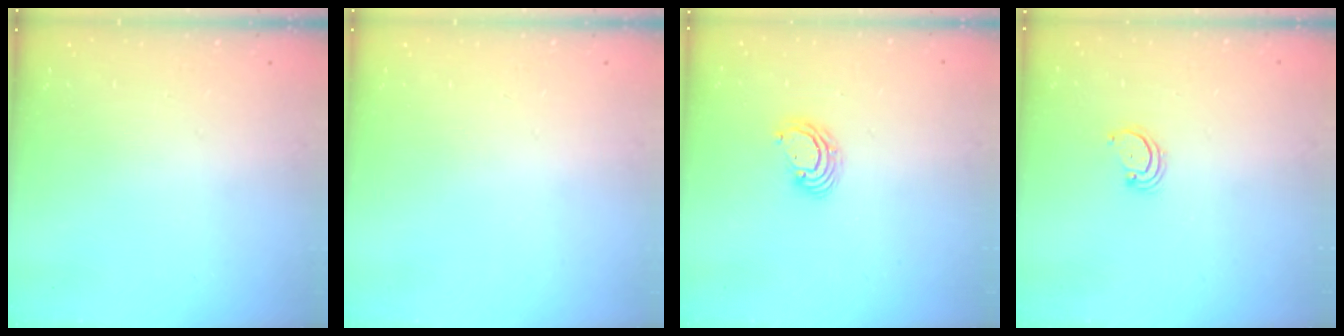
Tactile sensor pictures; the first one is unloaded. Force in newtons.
{"total": 0.0}
{"total": 4.2, "press": 4.2, "slide": 0.2}
{"total": 2.5, "press": 2.5, "slide": 0.3}